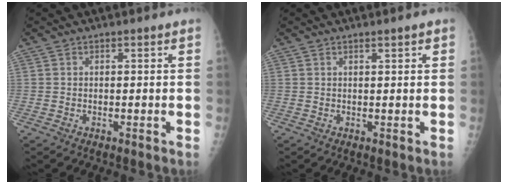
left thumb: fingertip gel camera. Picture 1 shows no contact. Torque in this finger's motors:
{"motor_torque": [-0.34, 0.05, -0.36, -0.09, -0.10]}